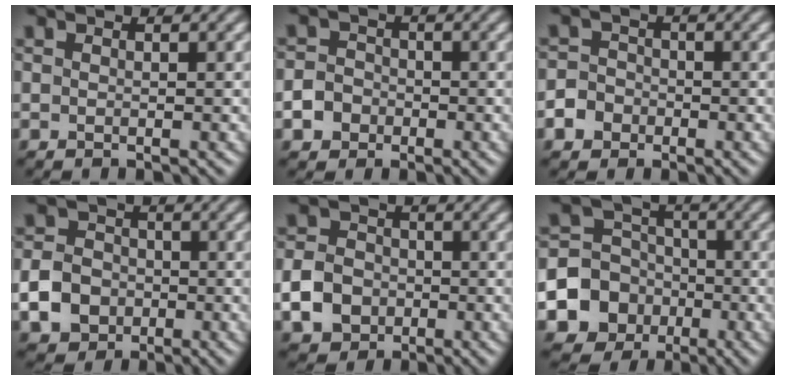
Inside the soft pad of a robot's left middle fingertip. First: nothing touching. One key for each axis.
{"total": 4.5, "fx": -2.6, "fy": 3.6, "fz": 0.9, "tx": -0.001, "ty": -0.007, "tz": -0.061}
{"total": 4.2, "fx": -2.5, "fy": 3.3, "fz": 0.6, "tx": 0.004, "ty": -0.004, "tz": -0.060}
{"total": 5.7, "fx": -2.2, "fy": 4.7, "fz": 2.3, "tx": -0.045, "ty": -0.008, "tz": -0.060}
{"total": 5.1, "fx": -2.0, "fy": 4.1, "fz": 2.3, "tx": -0.051, "ty": -0.002, "tz": -0.048}
{"total": 9.4, "fx": -3.9, "fy": 8.3, "fz": 2.3, "tx": -0.051, "ty": -0.014, "tz": -0.098}